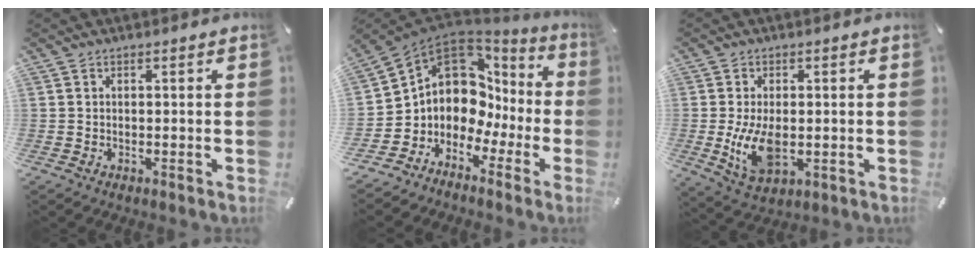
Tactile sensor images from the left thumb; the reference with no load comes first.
{"total": 9.8, "force": [2.5, 8.4, 4.4], "torque": [-0.090, -0.053, 0.045]}
{"total": 9.3, "force": [-0.8, 5.4, 7.5], "torque": [-0.164, -0.010, -0.014]}